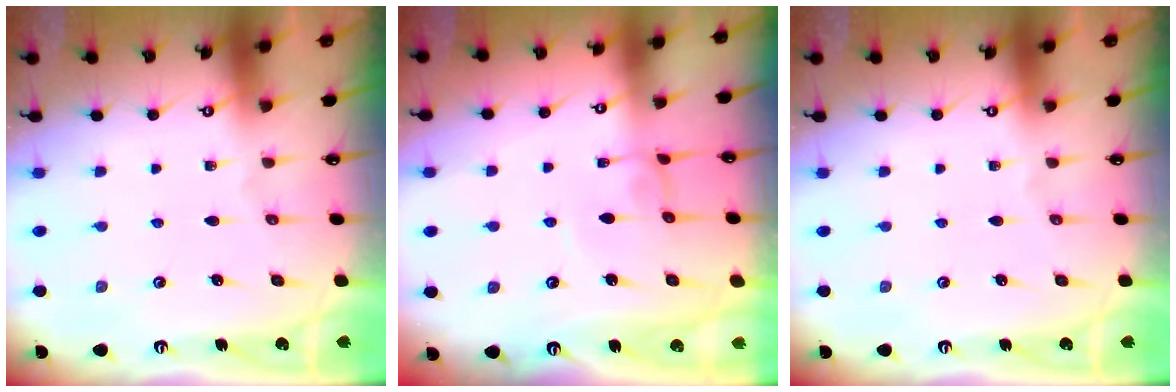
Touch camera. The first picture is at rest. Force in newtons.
{"total": 1.0, "press": 0.9, "slide": 0.4}
{"total": 0.0}